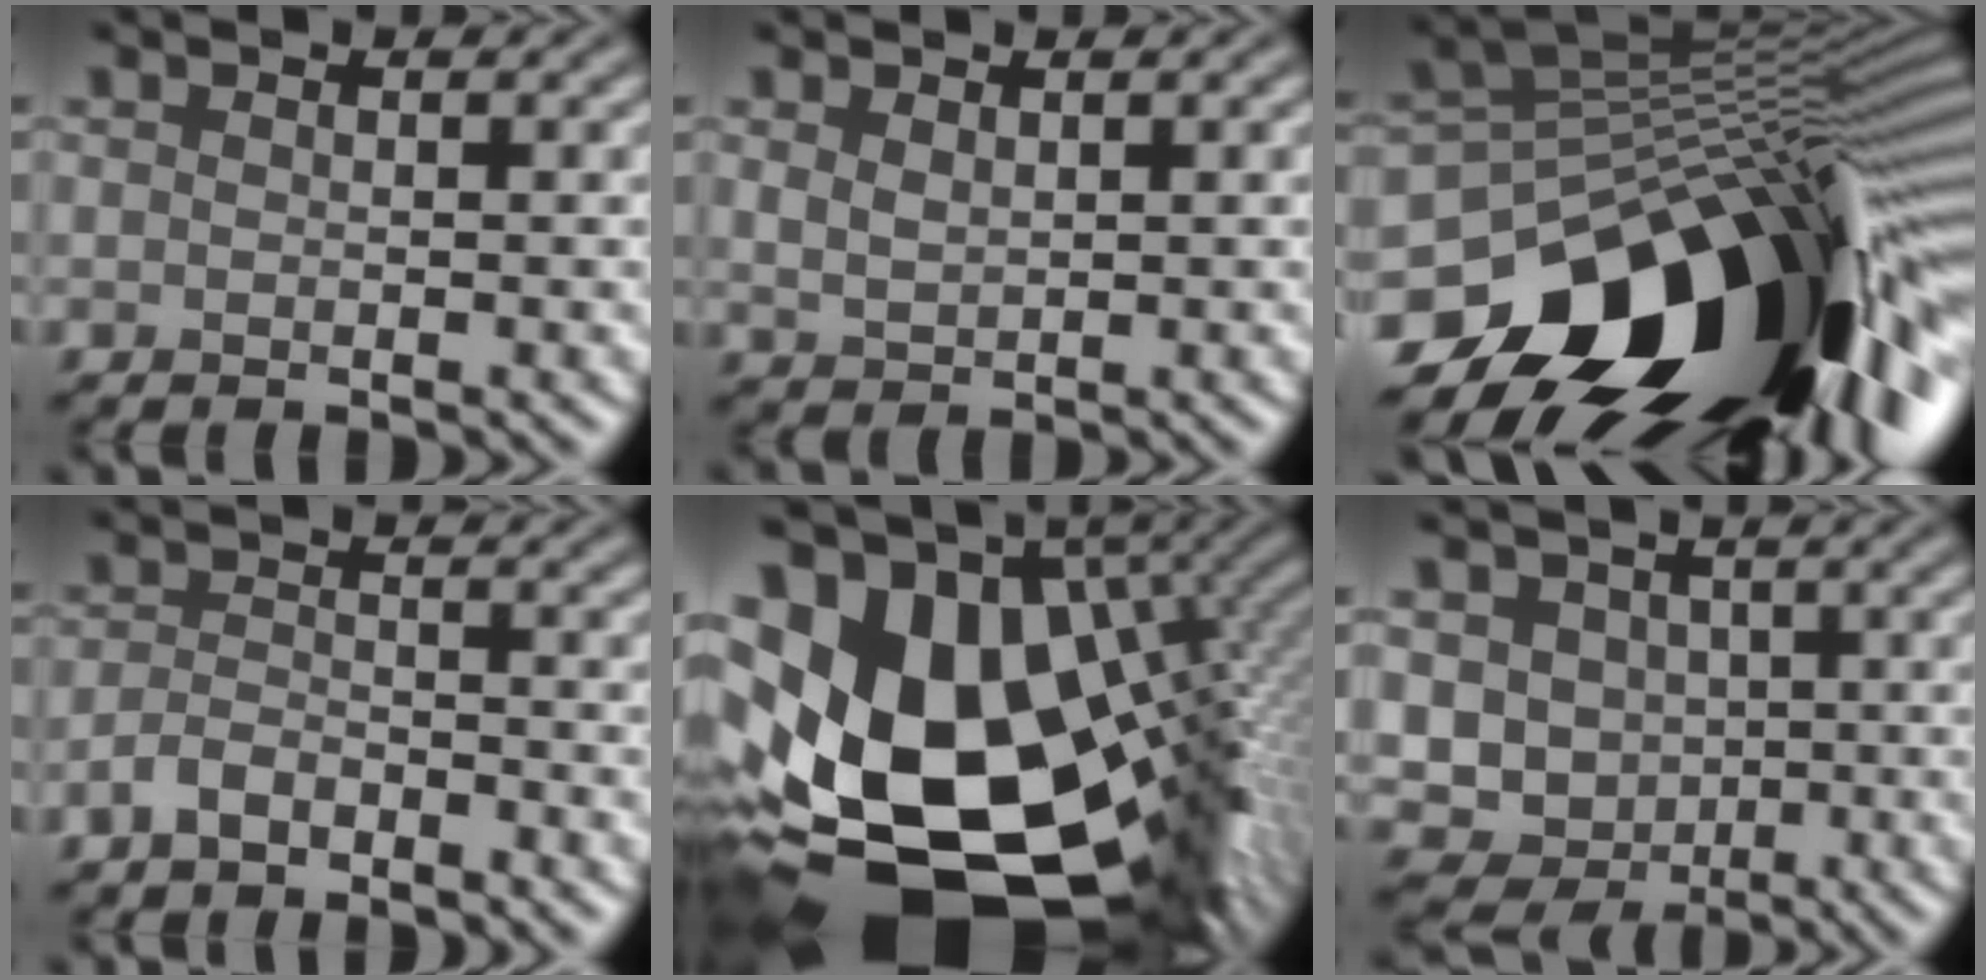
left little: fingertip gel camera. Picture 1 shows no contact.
{"total": 1.6, "force": [0.8, 0.9, 1.0], "torque": [-0.025, -0.003, 0.021]}
{"total": 18.1, "force": [-8.8, 9.5, 12.6], "torque": [-0.203, -0.016, -0.144]}
{"total": 2.3, "force": [-1.8, 0.9, 1.2], "torque": [-0.025, 0.004, -0.039]}
{"total": 21.2, "force": [-2.0, 13.6, 16.1], "torque": [-0.298, -0.033, -0.012]}
{"total": 9.1, "force": [-0.2, 8.4, 3.5], "torque": [-0.054, 0.011, -0.035]}